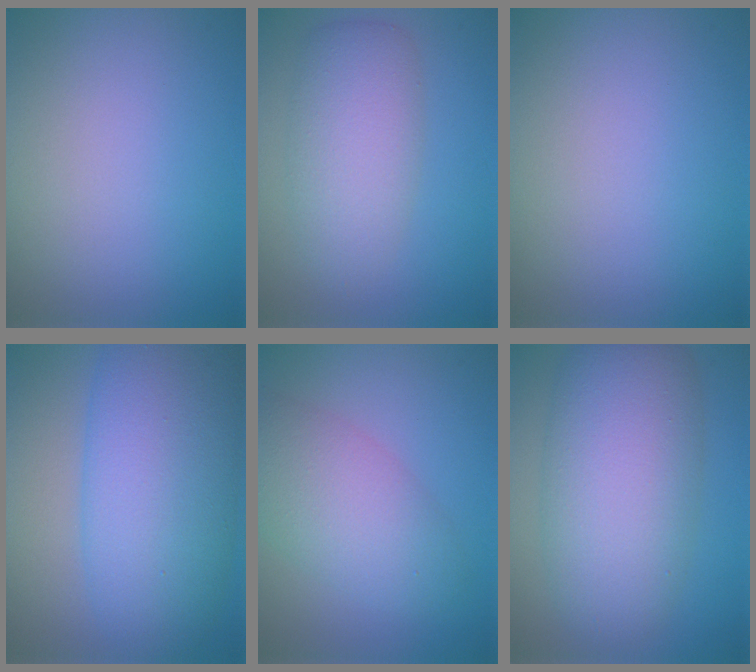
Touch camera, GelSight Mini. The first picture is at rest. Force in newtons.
{"total": 4.9, "press": 4.9, "slide": 0.3}
{"total": 0.0}
{"total": 11.1, "press": 11.0, "slide": 0.4}
{"total": 5.3, "press": 5.3, "slide": 0.3}
{"total": 9.6, "press": 9.6, "slide": 0.1}